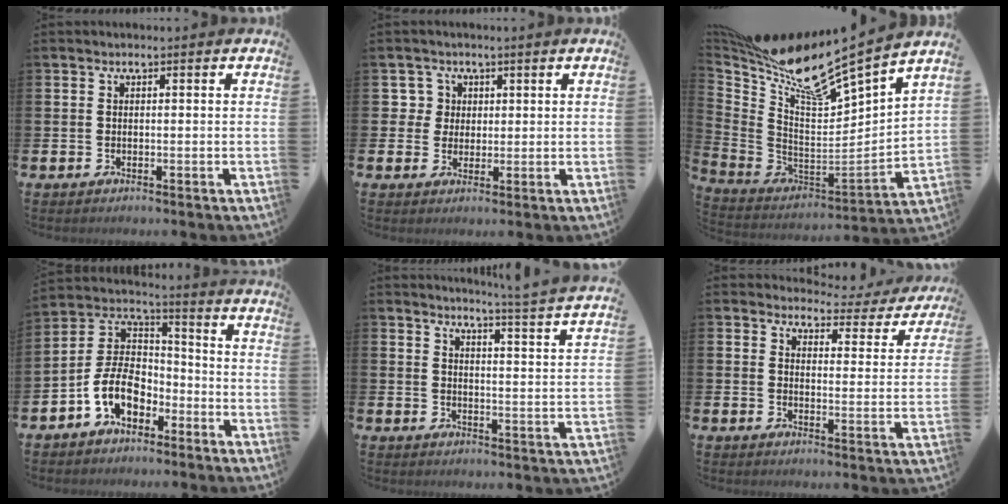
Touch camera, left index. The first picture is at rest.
{"total": 3.4, "force": [1.5, 3.1, 0.4], "torque": [-0.006, 0.008, 0.023]}
{"total": 15.2, "force": [12.6, 2.1, 8.1], "torque": [-0.191, -0.075, 0.208]}
{"total": 8.4, "force": [-4.7, 5.3, 4.6], "torque": [-0.120, 0.007, -0.098]}
{"total": 3.8, "force": [3.5, -1.1, 0.9], "torque": [-0.020, -0.040, 0.052]}
{"total": 3.3, "force": [3.0, 1.1, 0.4], "torque": [-0.016, -0.031, 0.045]}